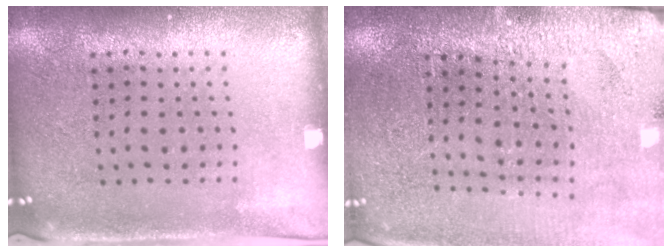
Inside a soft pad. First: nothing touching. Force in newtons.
{"total": 3.0, "press": 3.0, "slide": 0.4}